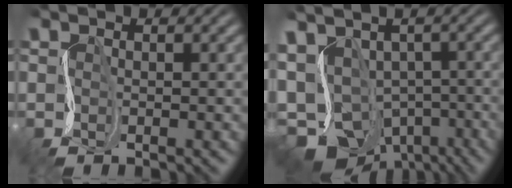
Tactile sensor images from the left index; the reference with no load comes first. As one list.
[{"total": 10.8, "force": [-3.2, 8.2, 6.4], "torque": [-0.125, -0.034, -0.022]}]